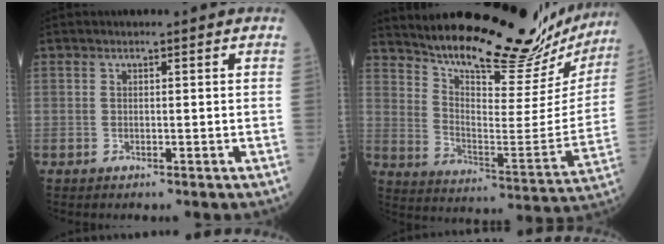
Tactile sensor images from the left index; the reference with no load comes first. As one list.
[{"total": 26.5, "force": [24.0, 4.2, 10.5], "torque": [-0.174, -0.080, 0.322]}]